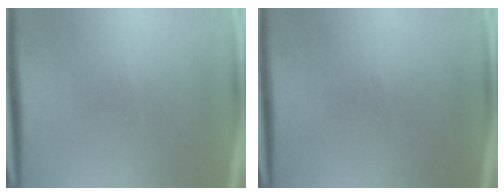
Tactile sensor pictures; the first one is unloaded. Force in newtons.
{"total": 0.0}